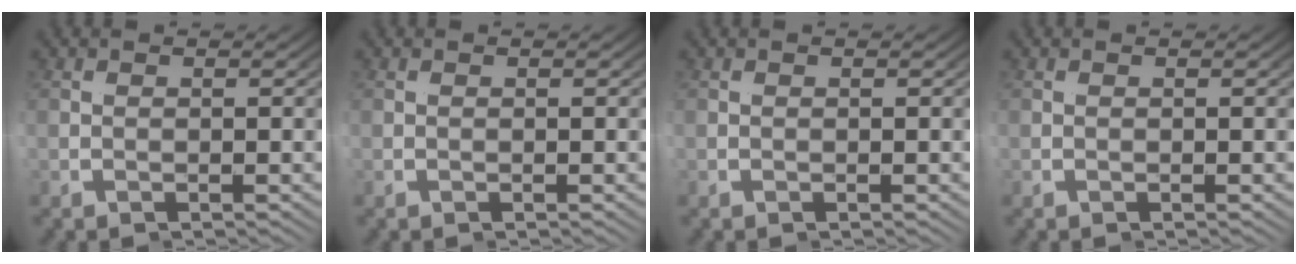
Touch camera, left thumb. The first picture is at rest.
{"total": 0.0}
{"total": 0.0}
{"total": 0.0}